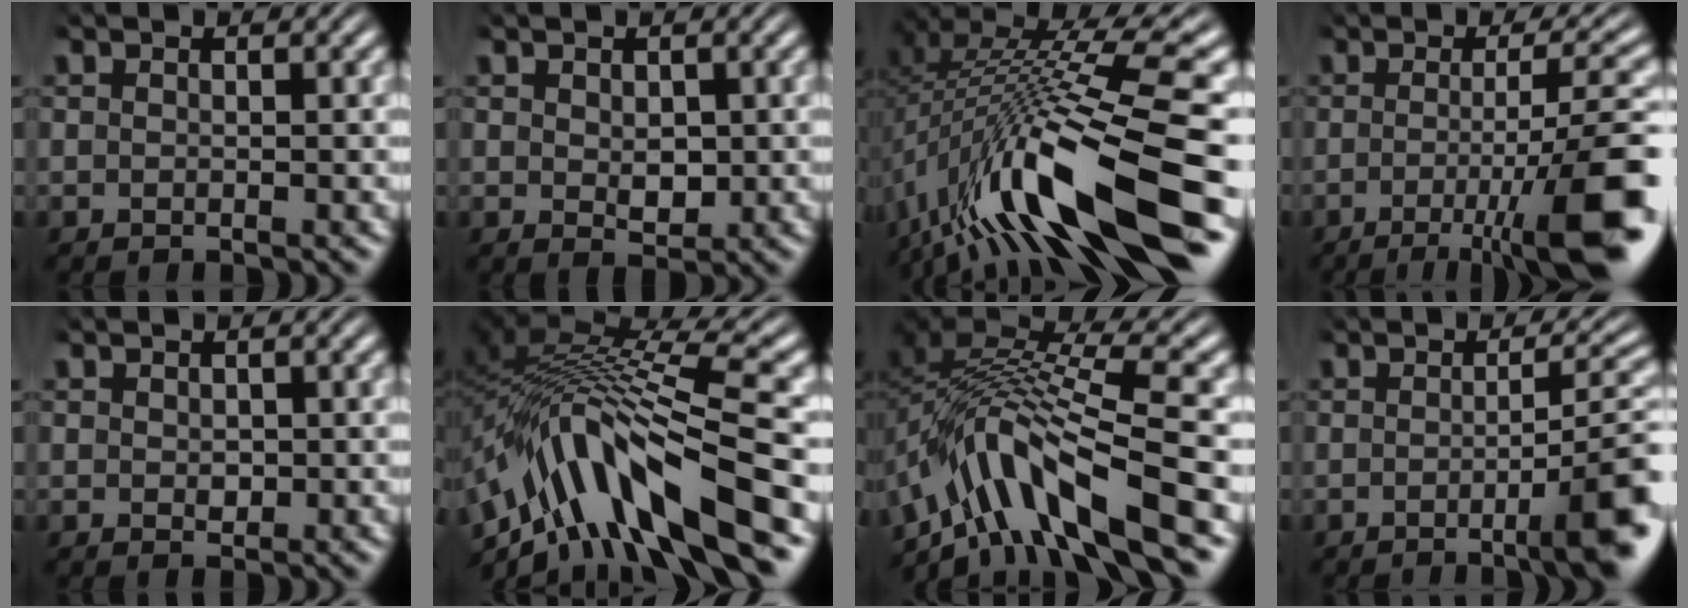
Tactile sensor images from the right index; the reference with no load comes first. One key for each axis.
{"total": 1.6, "fx": 0.2, "fy": 0.9, "fz": 1.3, "tx": -0.020, "ty": -0.013, "tz": 0.013}
{"total": 10.1, "fx": -2.7, "fy": 3.2, "fz": 9.2, "tx": -0.163, "ty": -0.011, "tz": -0.023}
{"total": 9.6, "fx": -4.2, "fy": 2.1, "fz": 8.4, "tx": -0.110, "ty": -0.012, "tz": -0.056}
{"total": 0.9, "fx": 0.1, "fy": 0.7, "fz": 0.5, "tx": -0.016, "ty": -0.014, "tz": 0.011}
{"total": 13.4, "fx": -3.3, "fy": 7.7, "fz": 10.5, "tx": -0.206, "ty": -0.030, "tz": -0.042}
{"total": 11.0, "fx": -4.0, "fy": 6.1, "fz": 8.3, "tx": -0.172, "ty": -0.031, "tz": -0.051}
{"total": 5.6, "fx": -2.0, "fy": 0.8, "fz": 5.2, "tx": -0.058, "ty": 0.005, "tz": -0.034}